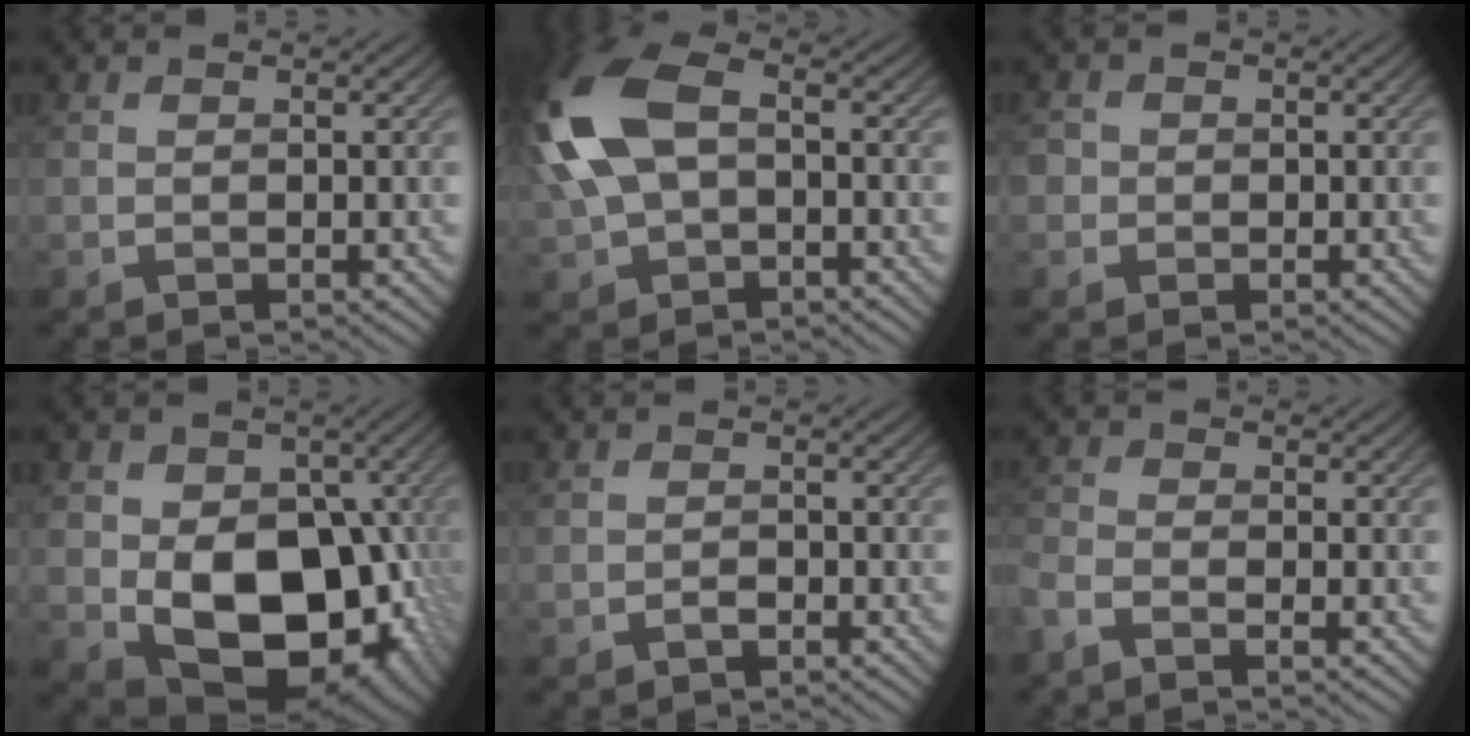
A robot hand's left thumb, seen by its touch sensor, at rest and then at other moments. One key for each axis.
{"total": 12.8, "fx": 0.4, "fy": 7.6, "fz": 10.3, "tx": -0.264, "ty": 0.013, "tz": -0.003}
{"total": 1.8, "fx": -0.1, "fy": 1.8, "fz": 0.2, "tx": -0.005, "ty": 0.003, "tz": -0.008}
{"total": 15.7, "fx": -2.2, "fy": 11.0, "fz": 10.9, "tx": -0.149, "ty": -0.037, "tz": -0.021}
{"total": 1.1, "fx": -0.8, "fy": 0.5, "fz": 0.5, "tx": -0.008, "ty": 0.001, "tz": -0.016}
{"total": 3.1, "fx": -2.5, "fy": 0.7, "fz": 1.7, "tx": -0.042, "ty": -0.009, "tz": -0.066}